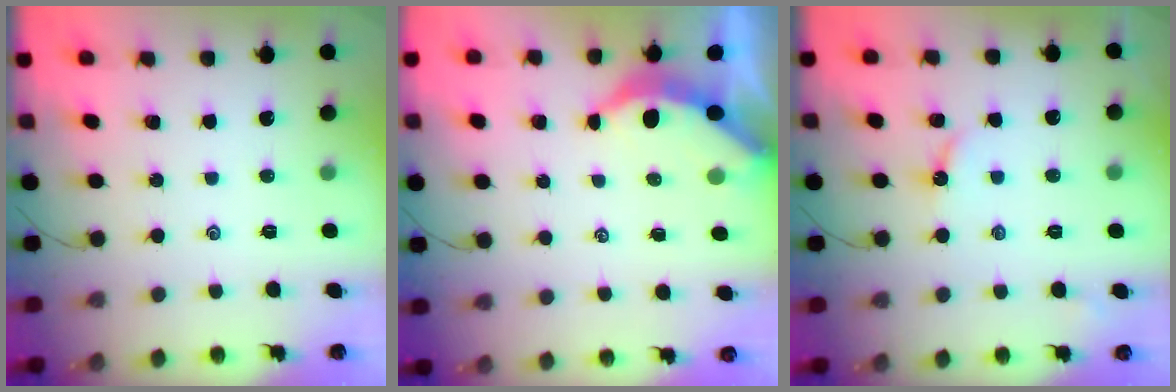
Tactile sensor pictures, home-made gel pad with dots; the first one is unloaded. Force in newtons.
{"total": 3.7, "press": 3.6, "slide": 0.5}
{"total": 2.8, "press": 2.8, "slide": 0.2}